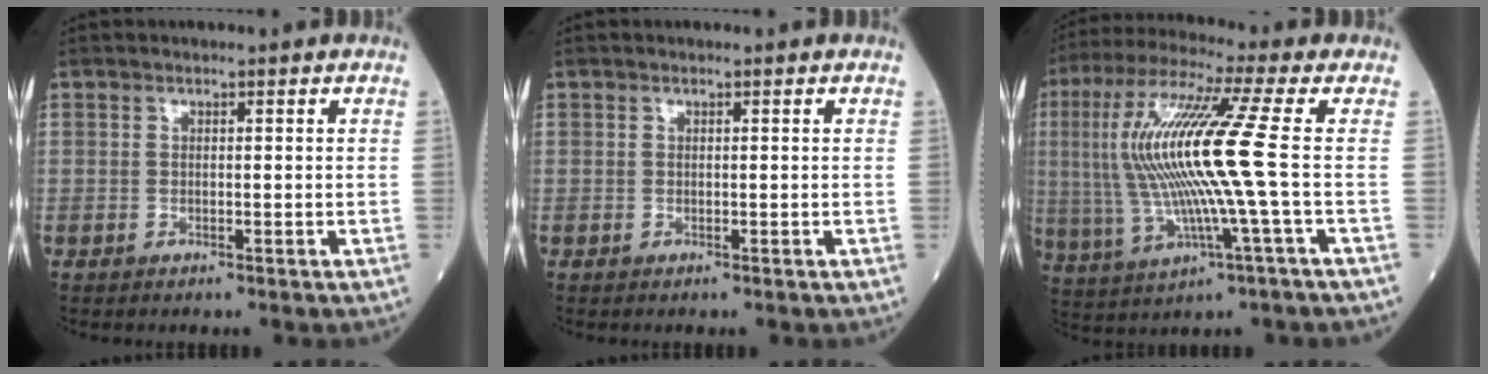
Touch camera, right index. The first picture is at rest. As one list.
[{"total": 0.0}, {"total": 16.4, "force": [0.4, -0.2, 16.4], "torque": [-0.352, 0.012, 0.001]}]